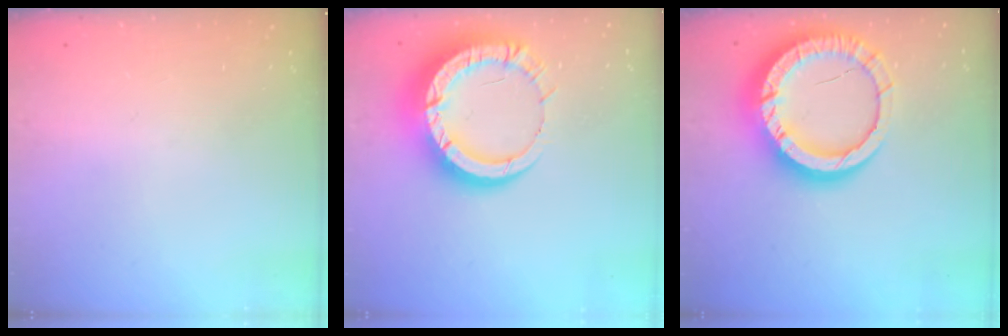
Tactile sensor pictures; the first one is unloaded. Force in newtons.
{"total": 16.8, "press": 16.7, "slide": 1.7}
{"total": 19.3, "press": 19.2, "slide": 1.7}